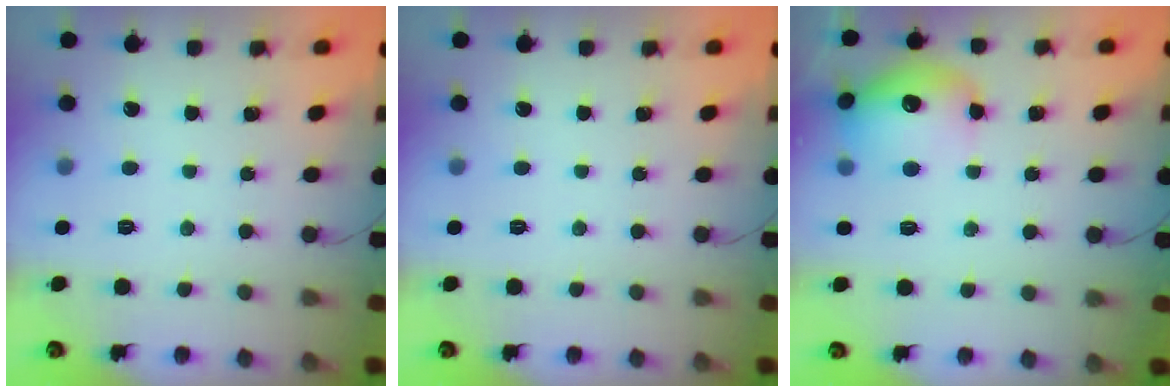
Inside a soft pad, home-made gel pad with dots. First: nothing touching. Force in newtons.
{"total": 0.0}
{"total": 14.5, "press": 14.4, "slide": 1.5}